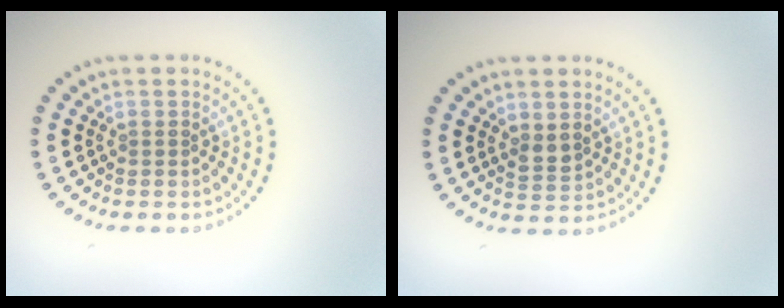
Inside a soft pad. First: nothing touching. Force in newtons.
{"total": 1.5, "press": 1.4, "slide": 0.6}